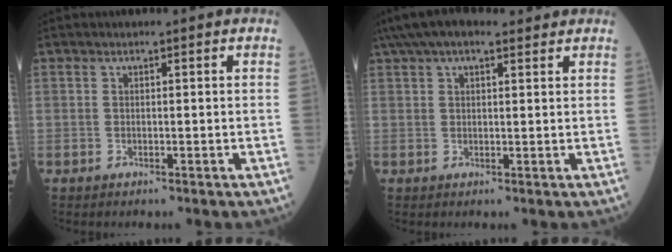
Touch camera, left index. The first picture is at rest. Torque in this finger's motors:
{"motor_torque": [0.89, -1.19, 0.05, 0.06]}